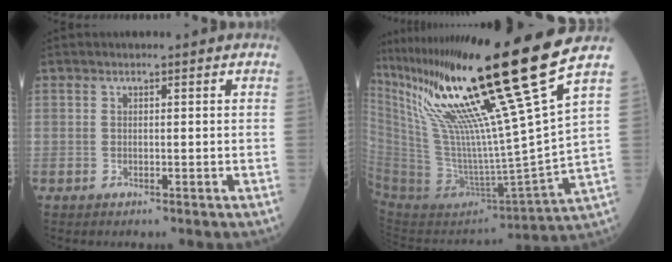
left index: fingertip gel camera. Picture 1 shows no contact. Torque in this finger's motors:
{"motor_torque": [1.51, -0.63, 1.05, 0.21]}